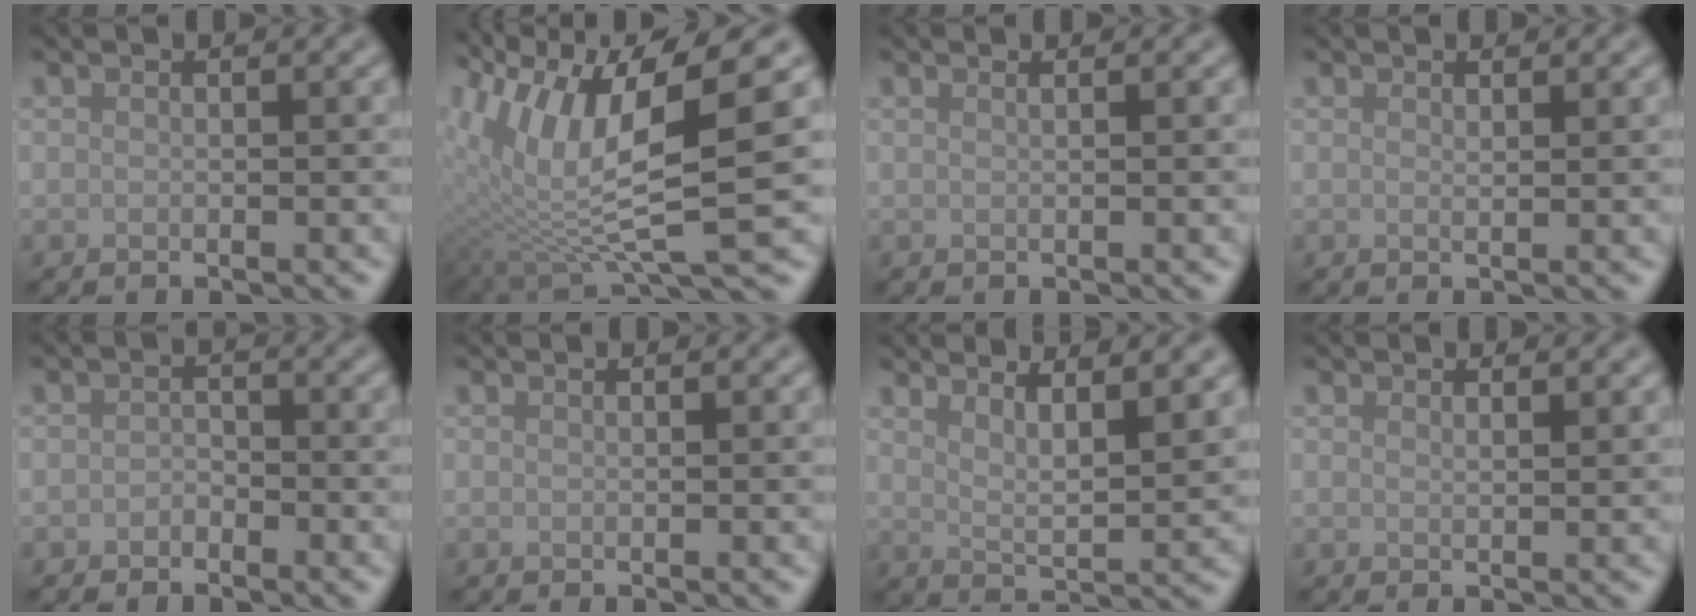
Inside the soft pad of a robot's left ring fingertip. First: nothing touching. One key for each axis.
{"total": 11.0, "fx": 2.9, "fy": 2.9, "fz": 10.2, "tx": -0.202, "ty": -0.006, "tz": 0.056}
{"total": 0.9, "fx": 0.6, "fy": 0.4, "fz": 0.6, "tx": -0.002, "ty": -0.002, "tz": 0.000}
{"total": 0.5, "fx": 0.4, "fy": 0.0, "fz": 0.3, "tx": -0.004, "ty": -0.003, "tz": 0.008}
{"total": 1.0, "fx": -0.7, "fy": 0.7, "fz": 0.4, "tx": -0.007, "ty": 0.001, "tz": -0.014}
{"total": 0.7, "fx": 0.5, "fy": 0.2, "fz": 0.4, "tx": -0.001, "ty": 0.000, "tz": 0.002}
{"total": 5.4, "fx": 3.6, "fy": 1.3, "fz": 3.8, "tx": -0.054, "ty": 0.002, "tz": 0.057}
{"total": 1.0, "fx": 0.9, "fy": 0.2, "fz": 0.4, "tx": -0.001, "ty": 0.000, "tz": 0.013}